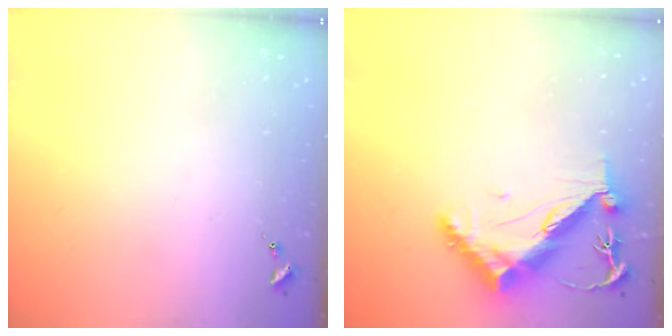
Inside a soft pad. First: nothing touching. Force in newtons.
{"total": 11.0, "press": 10.9, "slide": 1.0}